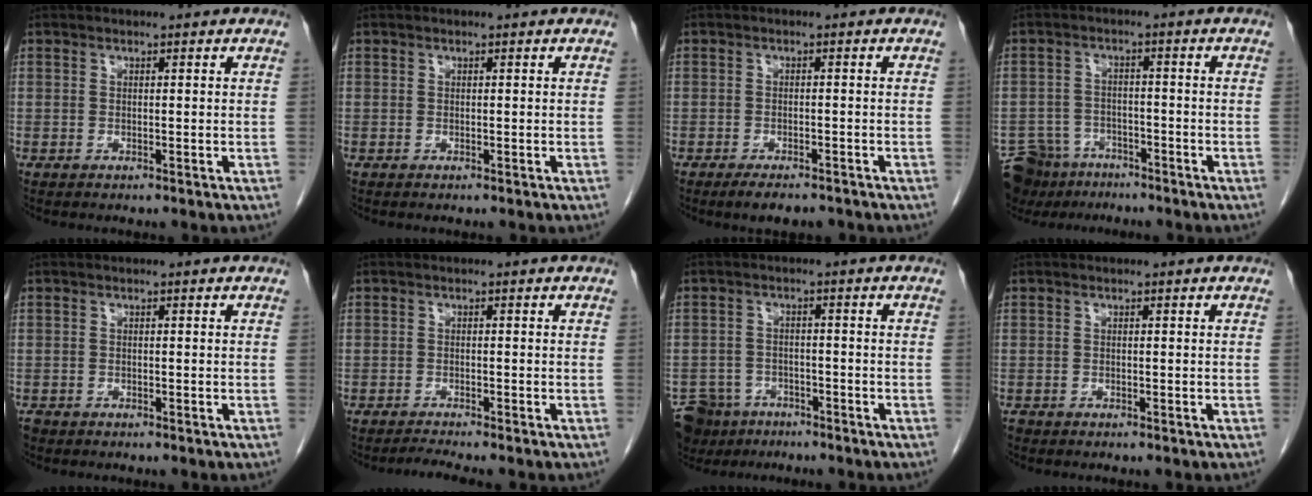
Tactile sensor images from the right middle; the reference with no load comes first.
{"total": 0.0}
{"total": 4.1, "force": [-3.3, 1.2, 2.0], "torque": [-0.030, -0.003, -0.048]}
{"total": 8.0, "force": [-6.5, 4.6, 1.3], "torque": [-0.028, 0.005, -0.104]}
{"total": 1.0, "force": [-0.8, 0.6, 0.2], "torque": [-0.010, -0.001, -0.014]}
{"total": 1.8, "force": [-1.6, -0.9, 0.4], "torque": [-0.018, -0.012, -0.029]}
{"total": 6.8, "force": [-5.3, 4.2, 0.8], "torque": [-0.018, -0.001, -0.086]}
{"total": 0.6, "force": [-0.5, 0.3, 0.0], "torque": [-0.008, 0.000, -0.011]}